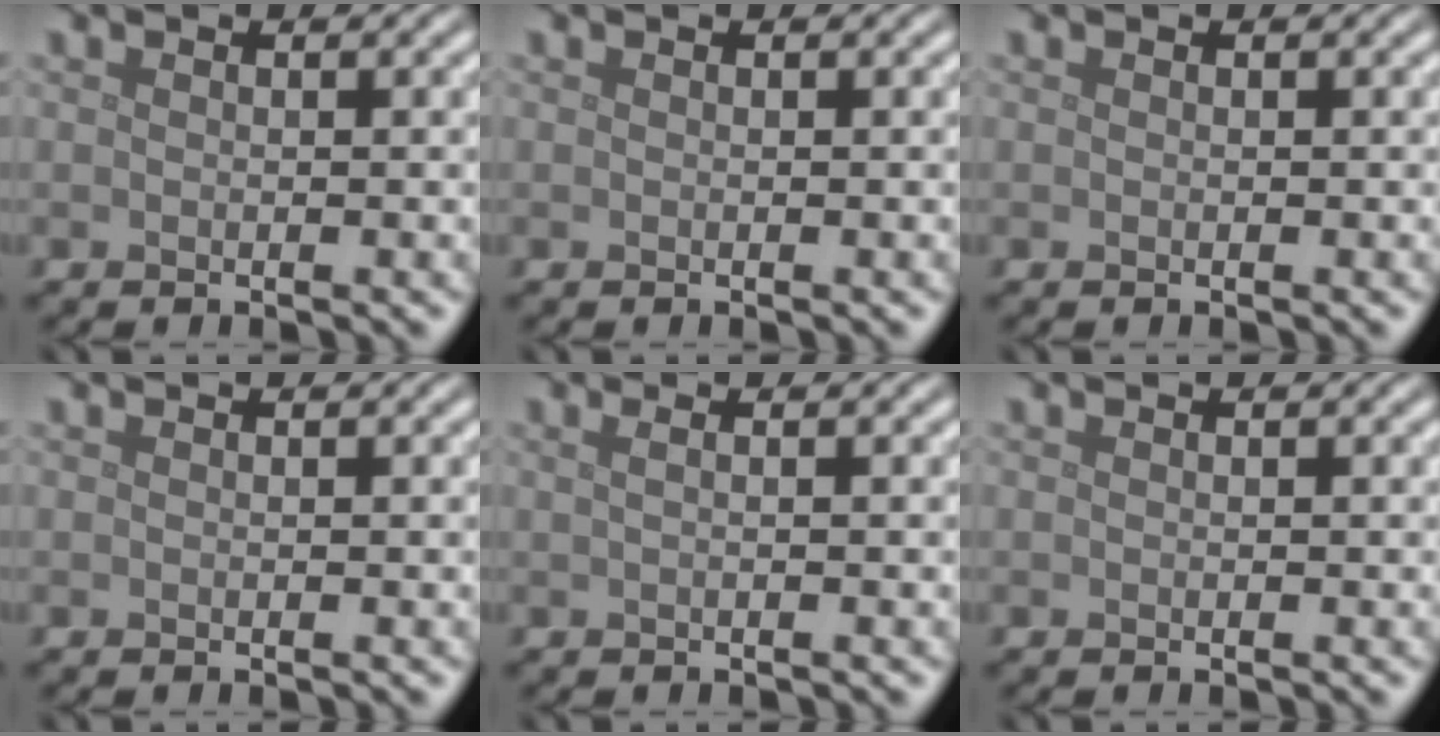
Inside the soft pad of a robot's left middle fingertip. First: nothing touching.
{"total": 0.0}
{"total": 0.0}
{"total": 0.0}
{"total": 1.8, "force": [0.7, 0.9, 1.4], "torque": [-0.006, 0.003, -0.010]}
{"total": 0.0}